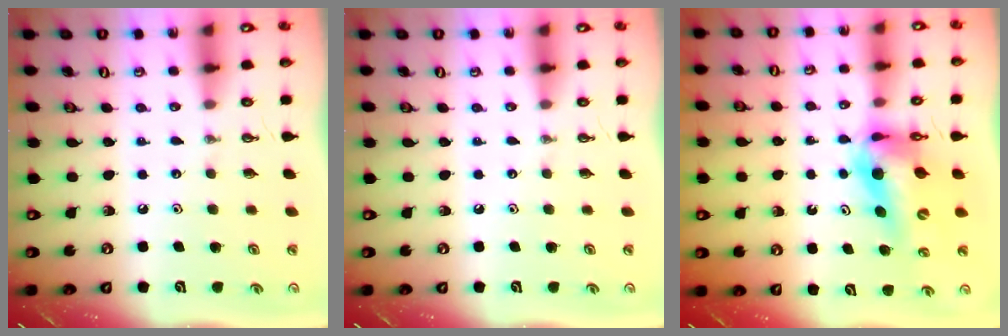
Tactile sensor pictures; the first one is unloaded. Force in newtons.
{"total": 0.0}
{"total": 11.8, "press": 11.8, "slide": 1.1}